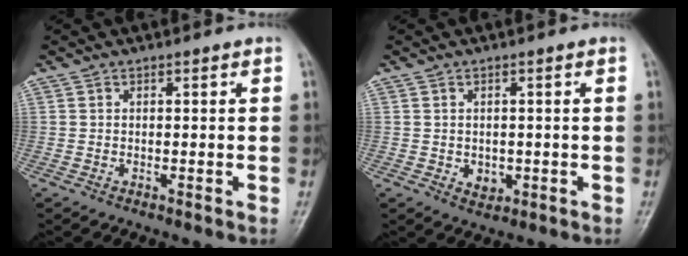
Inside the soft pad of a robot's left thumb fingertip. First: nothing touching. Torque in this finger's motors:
{"motor_torque": [0.00, 0.00, 0.12, 0.06, 0.00]}